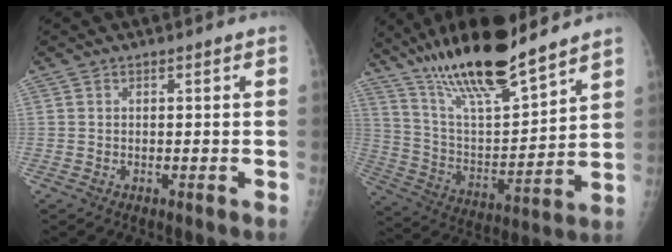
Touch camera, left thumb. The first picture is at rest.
{"total": 20.8, "force": [16.5, 3.9, 12.0], "torque": [-0.192, -0.075, 0.300]}